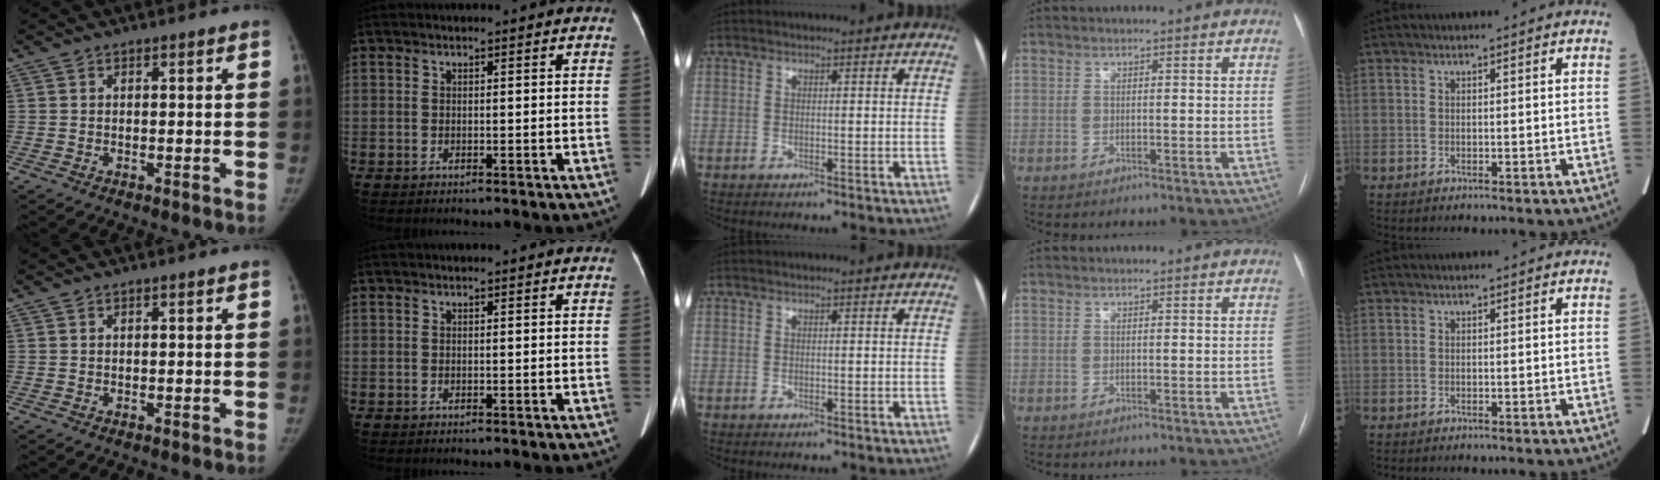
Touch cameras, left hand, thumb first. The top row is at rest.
{}